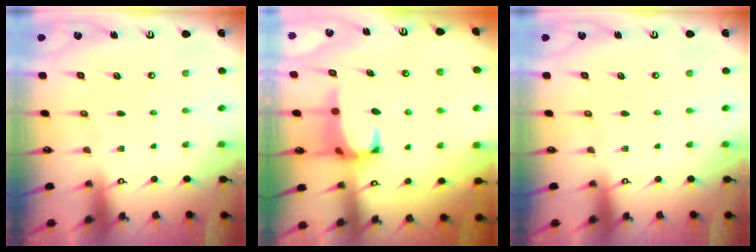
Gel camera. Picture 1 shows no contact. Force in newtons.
{"total": 1.0, "press": 0.5, "slide": 0.9}
{"total": 0.0}